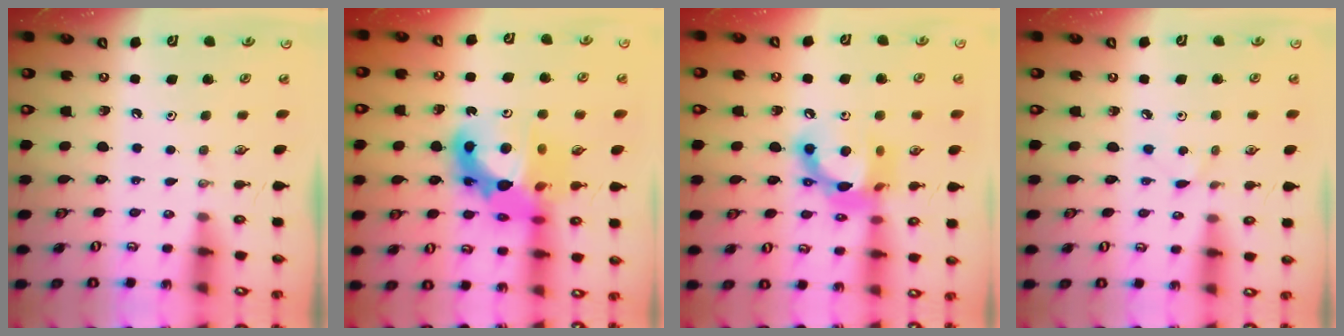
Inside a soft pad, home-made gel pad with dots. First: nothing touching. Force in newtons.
{"total": 16.3, "press": 16.1, "slide": 2.9}
{"total": 13.4, "press": 13.4, "slide": 1.0}
{"total": 2.6, "press": 2.6, "slide": 0.2}